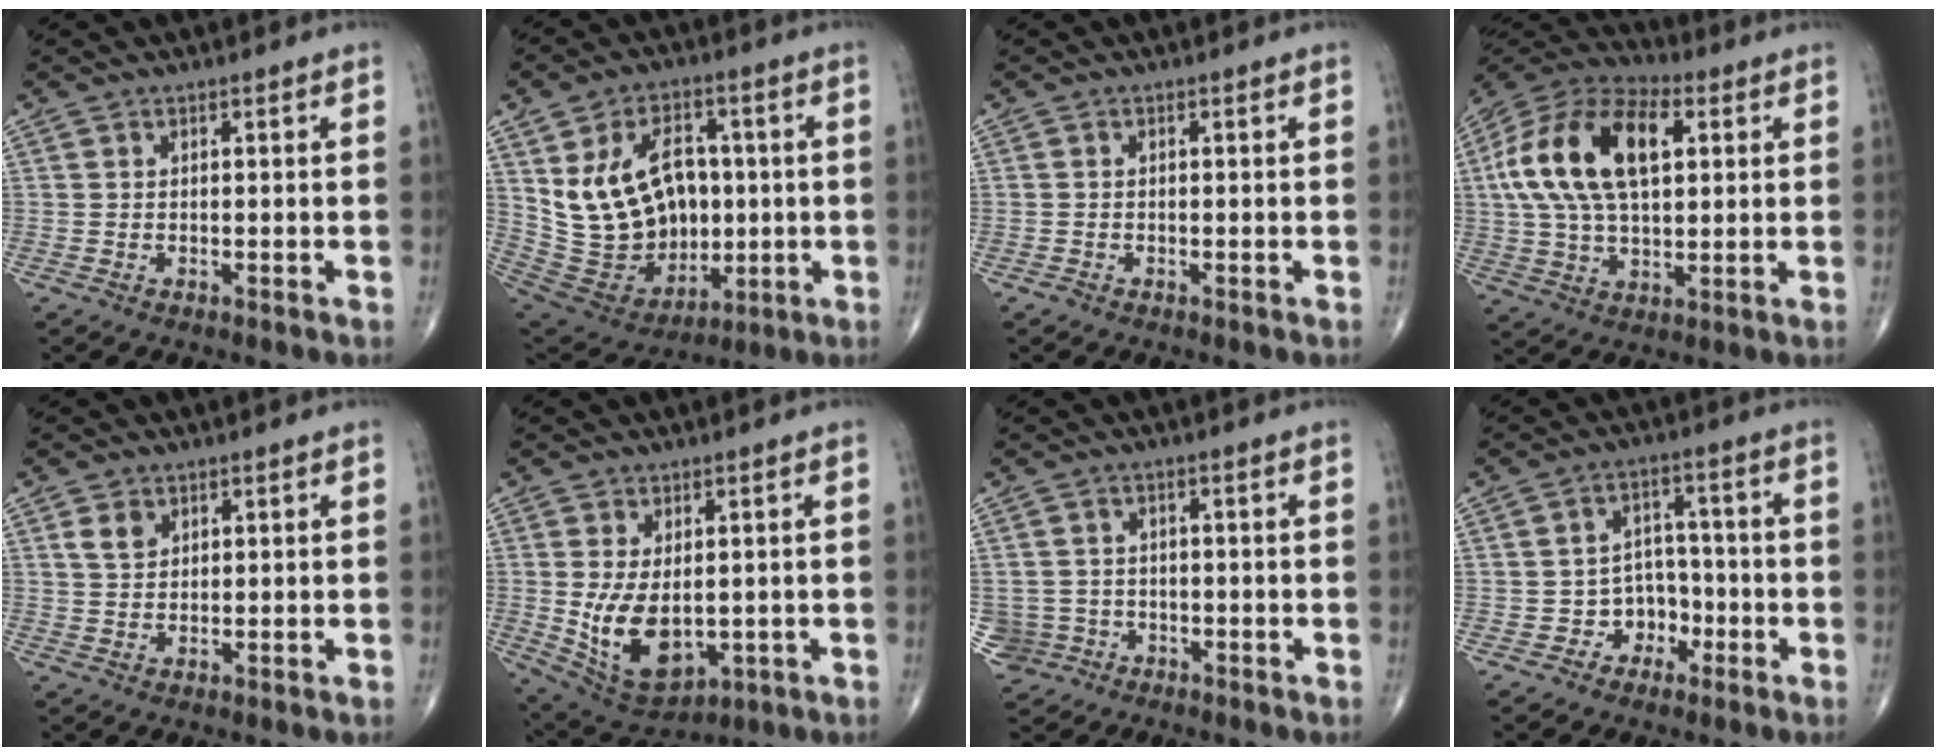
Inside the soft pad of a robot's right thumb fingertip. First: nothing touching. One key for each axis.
{"total": 19.5, "fx": 2.5, "fy": 14.3, "fz": 13.1, "tx": -0.195, "ty": 0.006, "tz": 0.073}
{"total": 0.6, "fx": -0.5, "fy": 0.3, "fz": 0.2, "tx": -0.003, "ty": 0.000, "tz": -0.012}
{"total": 21.3, "fx": 4.7, "fy": 11.6, "fz": 17.2, "tx": -0.322, "ty": 0.017, "tz": 0.074}
{"total": 3.3, "fx": 1.7, "fy": 2.3, "fz": 1.7, "tx": -0.021, "ty": -0.006, "tz": 0.036}
{"total": 11.9, "fx": -0.9, "fy": 7.0, "fz": 9.5, "tx": -0.157, "ty": -0.012, "tz": 0.013}
{"total": 5.0, "fx": -1.4, "fy": 4.8, "fz": 0.1, "tx": 0.007, "ty": 0.014, "tz": -0.020}
{"total": 6.2, "fx": -2.5, "fy": 5.3, "fz": 2.0, "tx": 0.016, "ty": 0.035, "tz": -0.041}